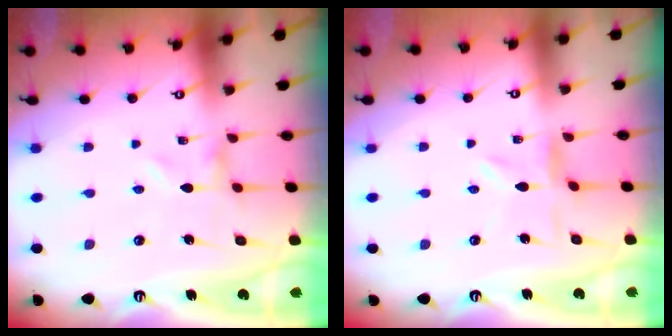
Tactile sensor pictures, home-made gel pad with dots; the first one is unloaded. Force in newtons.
{"total": 1.4, "press": 1.4, "slide": 0.3}